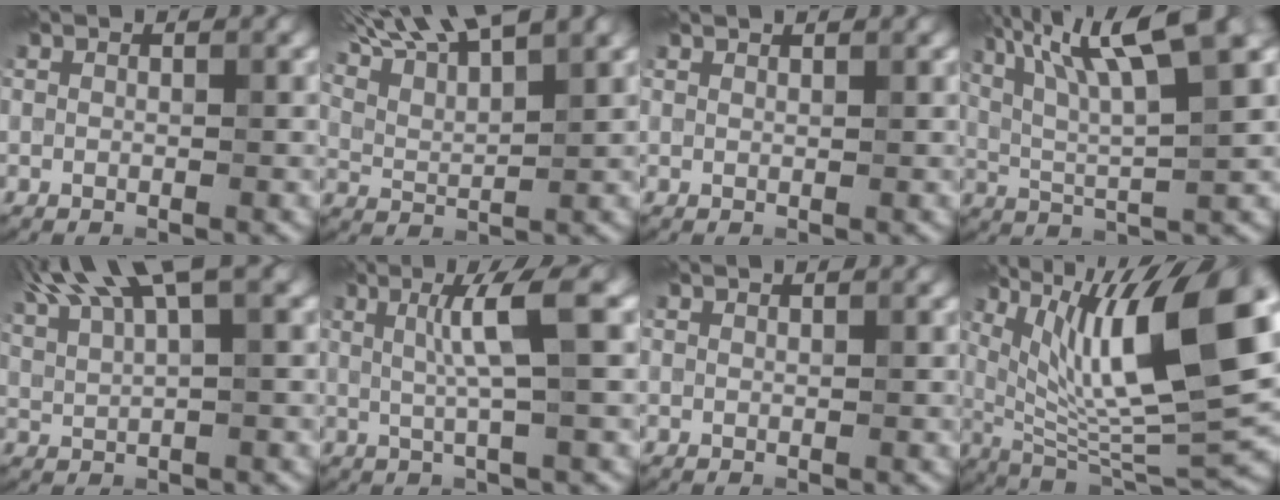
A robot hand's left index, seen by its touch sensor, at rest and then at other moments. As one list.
[{"total": 11.1, "force": [8.2, 3.3, 6.7], "torque": [-0.124, 0.038, 0.108]}, {"total": 0.9, "force": [0.9, 0.1, 0.3], "torque": [-0.003, -0.003, 0.010]}, {"total": 11.0, "force": [5.4, 2.3, 9.2], "torque": [-0.157, 0.018, 0.097]}, {"total": 8.7, "force": [5.5, 2.2, 6.4], "torque": [-0.114, 0.028, 0.094]}, {"total": 4.9, "force": [1.0, 0.5, 4.8], "torque": [-0.079, 0.008, 0.018]}, {"total": 0.6, "force": [0.6, 0.0, 0.2], "torque": [-0.001, -0.002, 0.007]}, {"total": 14.3, "force": [4.6, 4.5, 12.8], "torque": [-0.205, 0.001, 0.080]}]